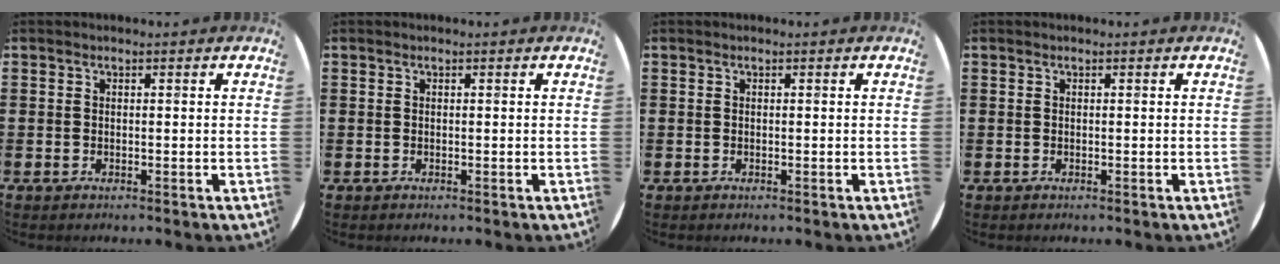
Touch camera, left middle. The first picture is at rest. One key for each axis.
{"total": 0.0}
{"total": 0.0}
{"total": 0.0}